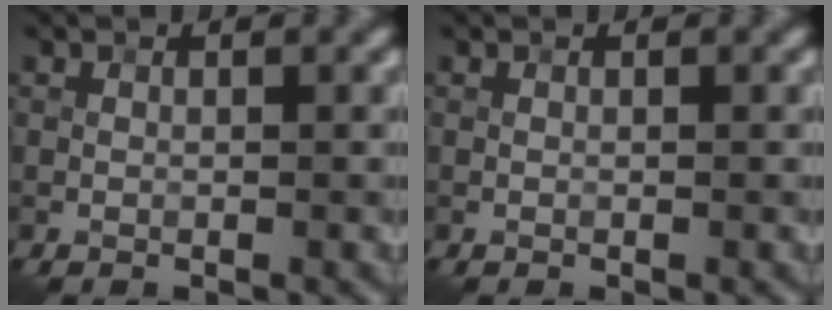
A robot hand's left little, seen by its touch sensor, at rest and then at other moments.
{"total": 0.0}